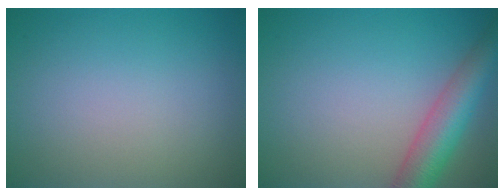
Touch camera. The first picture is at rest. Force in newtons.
{"total": 5.8, "press": 5.8, "slide": 0.2}